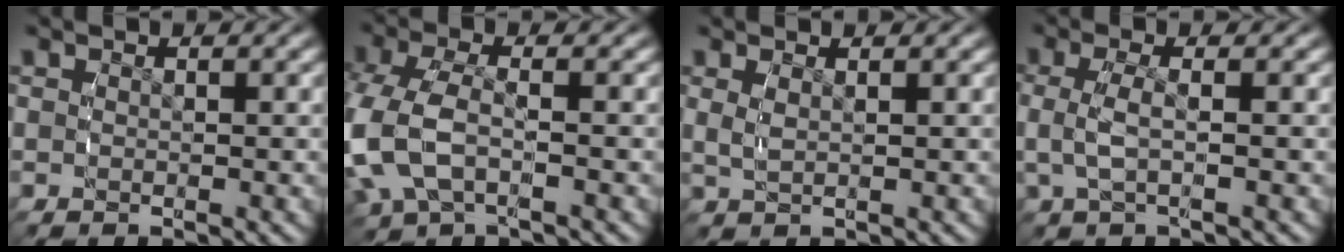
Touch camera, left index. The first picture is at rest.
{"total": 6.0, "force": [-1.3, 4.3, 4.0], "torque": [-0.139, -0.028, -0.009]}
{"total": 1.3, "force": [0.5, 0.7, 0.9], "torque": [-0.027, -0.005, 0.014]}
{"total": 2.5, "force": [-0.3, 1.0, 2.3], "torque": [-0.062, -0.001, -0.003]}